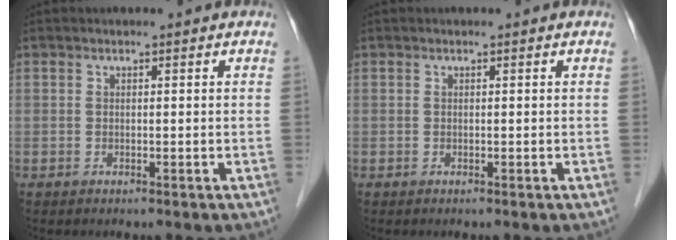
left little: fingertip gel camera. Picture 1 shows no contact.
{"total": 0.0}